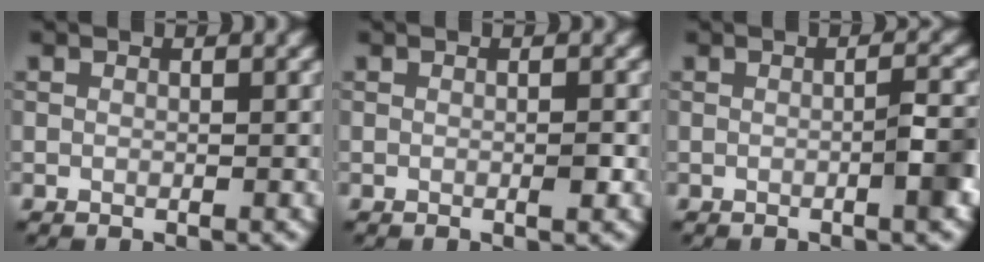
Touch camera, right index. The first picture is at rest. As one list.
[{"total": 0.9, "force": [-0.2, 0.1, 0.9], "torque": [-0.014, 0.000, -0.004]}, {"total": 2.8, "force": [-0.7, 0.2, 2.7], "torque": [-0.038, 0.008, -0.014]}]